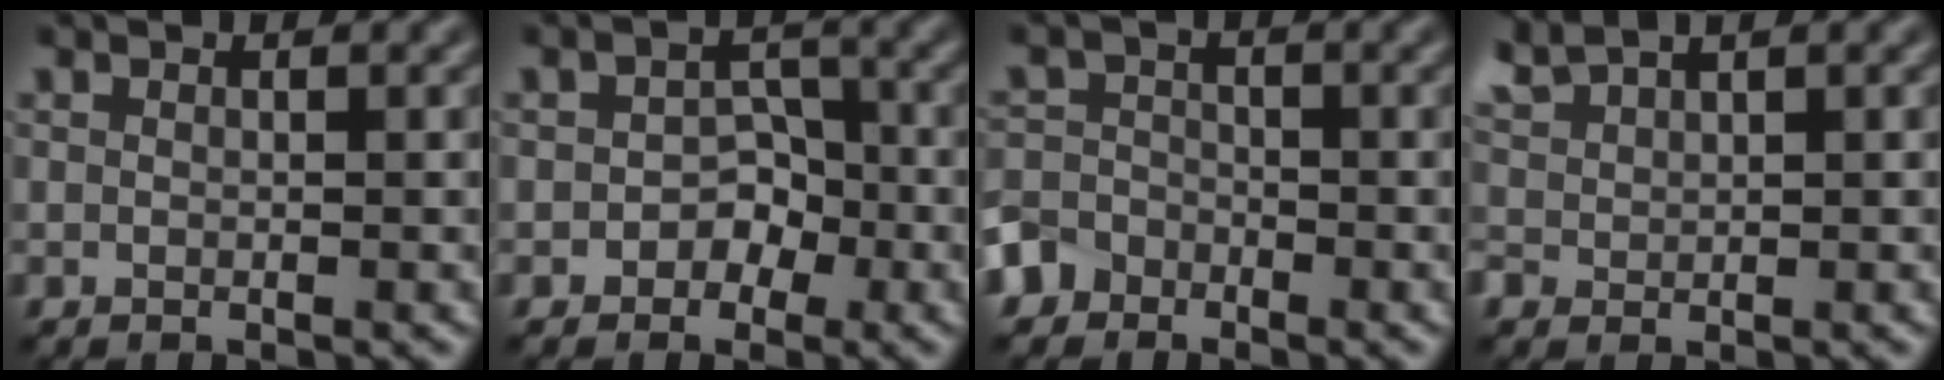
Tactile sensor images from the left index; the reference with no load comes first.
{"total": 2.5, "force": [-1.0, 2.0, 1.2], "torque": [0.001, 0.006, -0.024]}
{"total": 3.7, "force": [-2.7, 2.5, 0.3], "torque": [0.010, -0.001, -0.055]}
{"total": 2.1, "force": [2.0, 0.3, 0.5], "torque": [-0.020, 0.011, 0.050]}